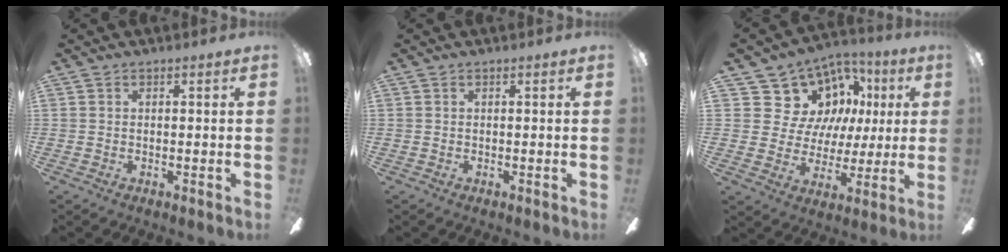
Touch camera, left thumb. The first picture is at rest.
{"total": 0.0}
{"total": 13.7, "force": [6.2, 11.5, 4.0], "torque": [-0.087, -0.031, 0.133]}